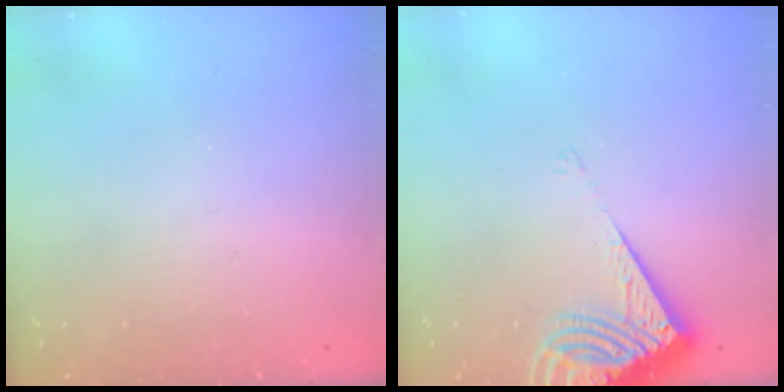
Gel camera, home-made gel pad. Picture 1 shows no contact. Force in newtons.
{"total": 9.5, "press": 9.5, "slide": 1.2}